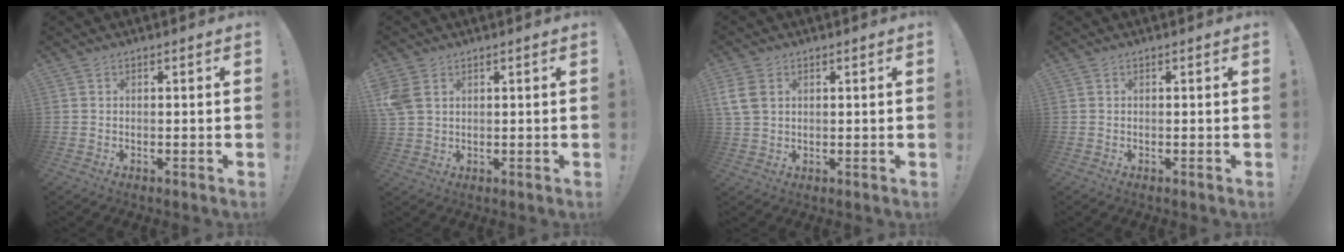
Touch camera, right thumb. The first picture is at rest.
{"total": 5.6, "force": [2.3, 3.9, 3.3], "torque": [-0.061, -0.004, 0.048]}
{"total": 6.6, "force": [2.3, 4.6, 4.1], "torque": [-0.078, -0.004, 0.047]}
{"total": 0.0}